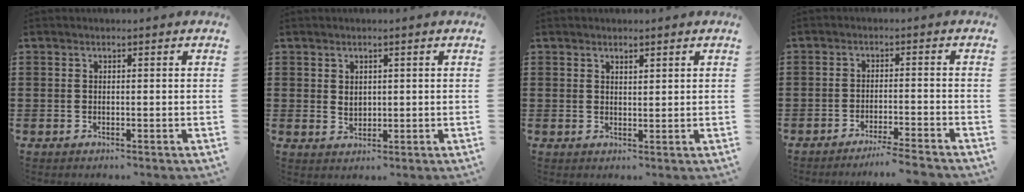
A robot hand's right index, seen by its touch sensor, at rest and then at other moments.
{"total": 1.8, "force": [0.9, 1.3, 0.8], "torque": [-0.019, 0.007, 0.017]}
{"total": 1.1, "force": [1.0, 0.3, 0.2], "torque": [-0.006, 0.001, 0.020]}
{"total": 3.5, "force": [-3.3, -0.6, 1.2], "torque": [-0.020, -0.006, -0.065]}